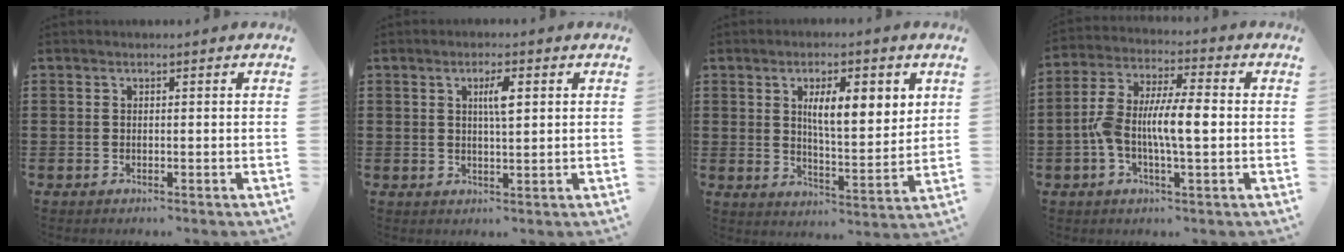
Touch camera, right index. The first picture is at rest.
{"total": 3.3, "force": [1.0, 0.8, 3.1], "torque": [-0.055, 0.005, 0.010]}
{"total": 7.5, "force": [2.8, 2.6, 6.5], "torque": [-0.108, -0.001, 0.041]}
{"total": 8.7, "force": [-1.2, 2.8, 8.2], "torque": [-0.170, -0.001, -0.027]}